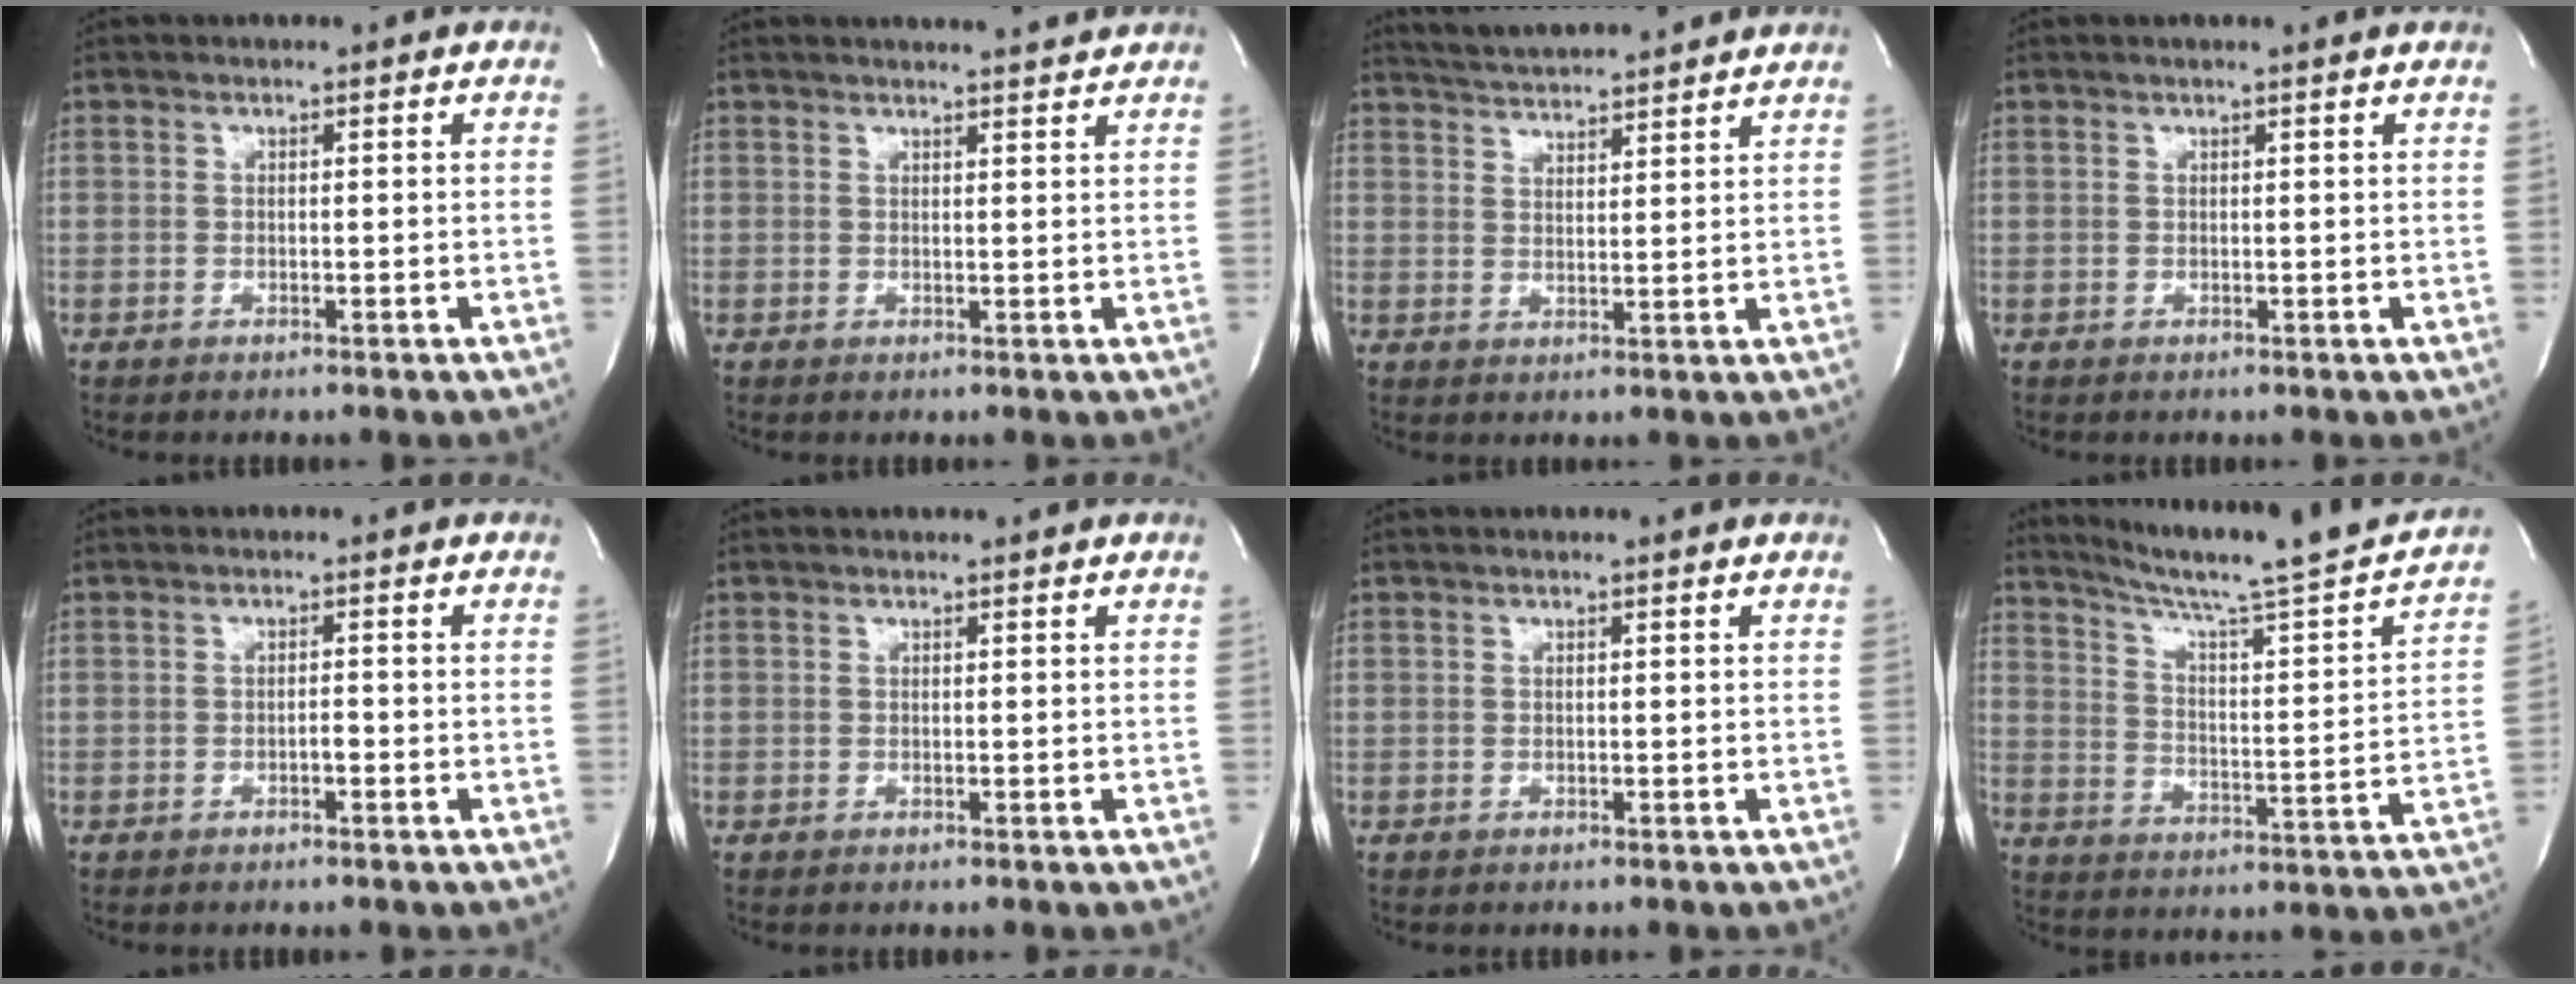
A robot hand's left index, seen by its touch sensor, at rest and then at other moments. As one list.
[{"total": 4.8, "force": [4.7, -0.3, 1.0], "torque": [-0.019, 0.002, 0.050]}, {"total": 11.2, "force": [10.6, 0.5, 3.7], "torque": [-0.073, 0.023, 0.157]}, {"total": 1.8, "force": [1.6, -0.4, 0.8], "torque": [-0.020, 0.009, 0.024]}, {"total": 0.8, "force": [-0.4, 0.2, 0.6], "torque": [-0.011, 0.002, -0.008]}, {"total": 0.9, "force": [0.9, -0.2, 0.1], "torque": [-0.007, -0.001, 0.013]}, {"total": 0.6, "force": [0.6, -0.1, 0.3], "torque": [-0.007, 0.001, 0.013]}, {"total": 22.5, "force": [19.9, 0.6, 10.6], "torque": [-0.159, -0.039, 0.267]}]